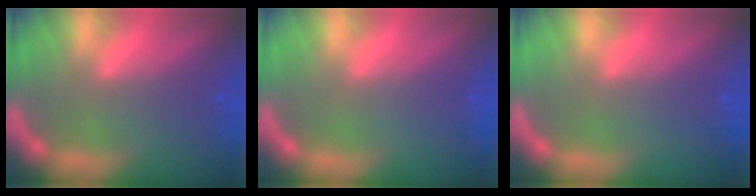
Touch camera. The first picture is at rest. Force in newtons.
{"total": 0.0}
{"total": 0.0}